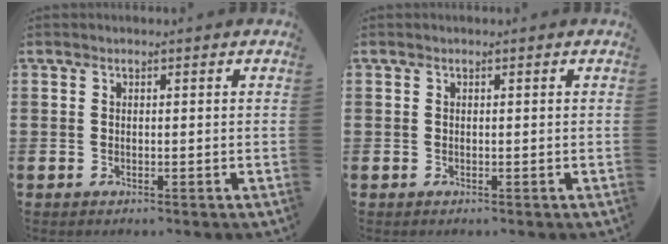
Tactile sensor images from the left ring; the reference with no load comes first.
{"total": 0.0}